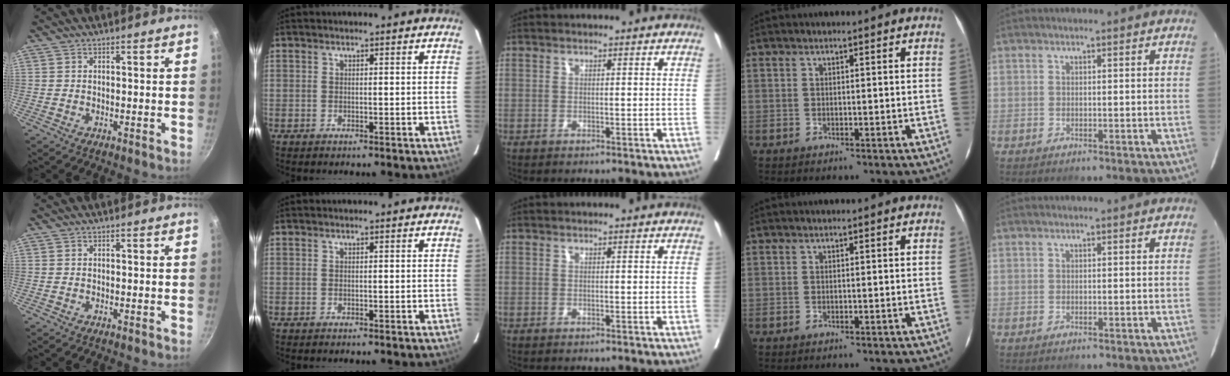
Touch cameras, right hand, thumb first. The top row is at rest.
{}